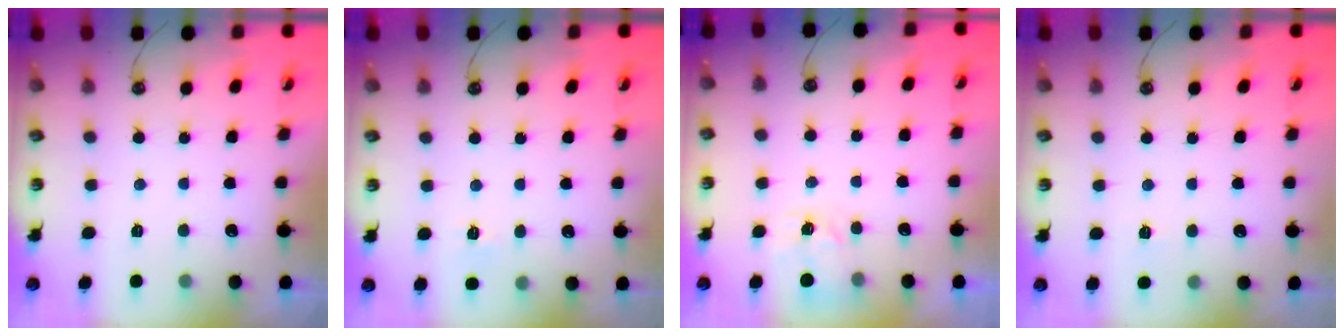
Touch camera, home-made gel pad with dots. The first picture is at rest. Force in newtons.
{"total": 5.1, "press": 5.0, "slide": 0.6}
{"total": 4.8, "press": 4.8, "slide": 0.6}
{"total": 3.1, "press": 3.1, "slide": 0.4}